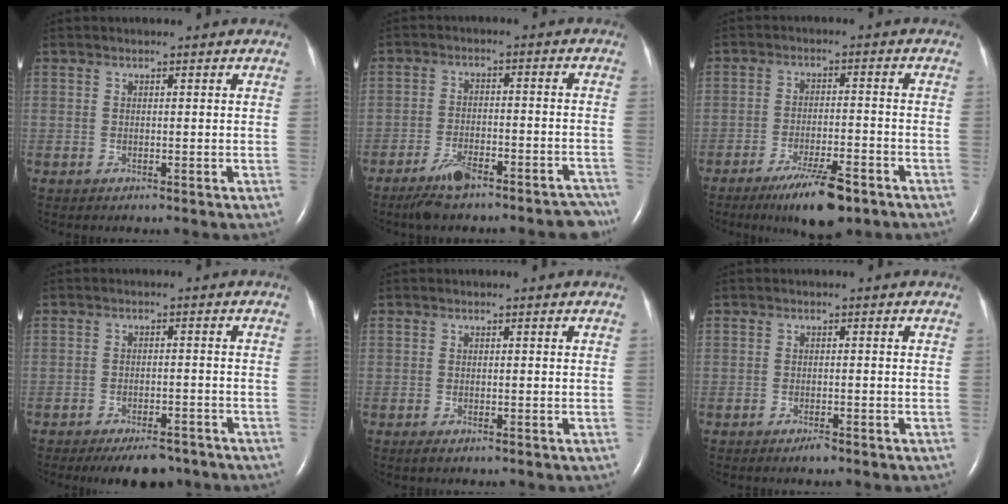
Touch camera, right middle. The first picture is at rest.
{"total": 9.8, "force": [-8.4, 2.1, 4.6], "torque": [-0.050, 0.009, -0.133]}
{"total": 8.8, "force": [-6.0, 1.7, 6.3], "torque": [-0.111, -0.013, -0.096]}
{"total": 7.3, "force": [-6.0, 2.7, 3.2], "torque": [-0.039, -0.001, -0.086]}
{"total": 0.7, "force": [-0.4, 0.3, 0.5], "torque": [-0.008, -0.001, -0.005]}
{"total": 1.3, "force": [-1.1, 0.2, 0.8], "torque": [-0.020, -0.002, -0.015]}